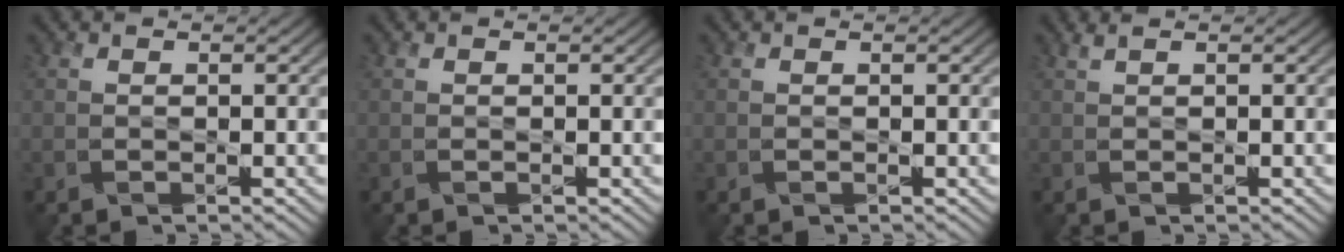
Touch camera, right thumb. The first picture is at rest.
{"total": 0.0}
{"total": 0.0}
{"total": 1.2, "force": [0.6, 0.3, 1.0], "torque": [-0.012, 0.012, 0.008]}